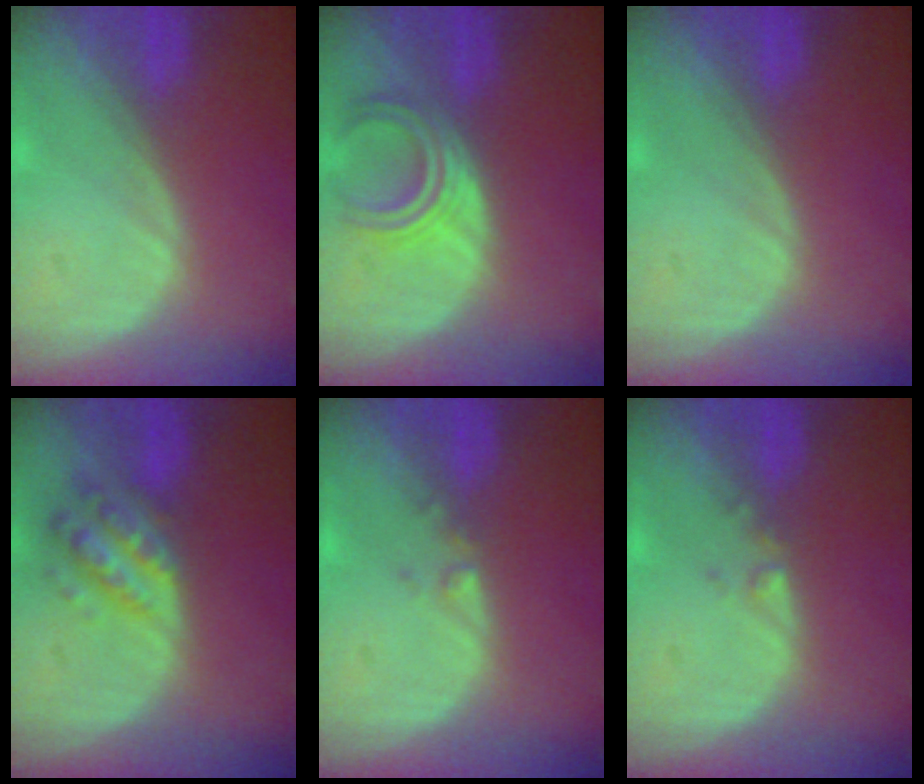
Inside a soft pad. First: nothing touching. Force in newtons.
{"total": 4.7, "press": 4.7, "slide": 0.4}
{"total": 0.0}
{"total": 6.3, "press": 5.7, "slide": 2.7}
{"total": 1.0, "press": 0.9, "slide": 0.5}
{"total": 1.0, "press": 0.9, "slide": 0.5}